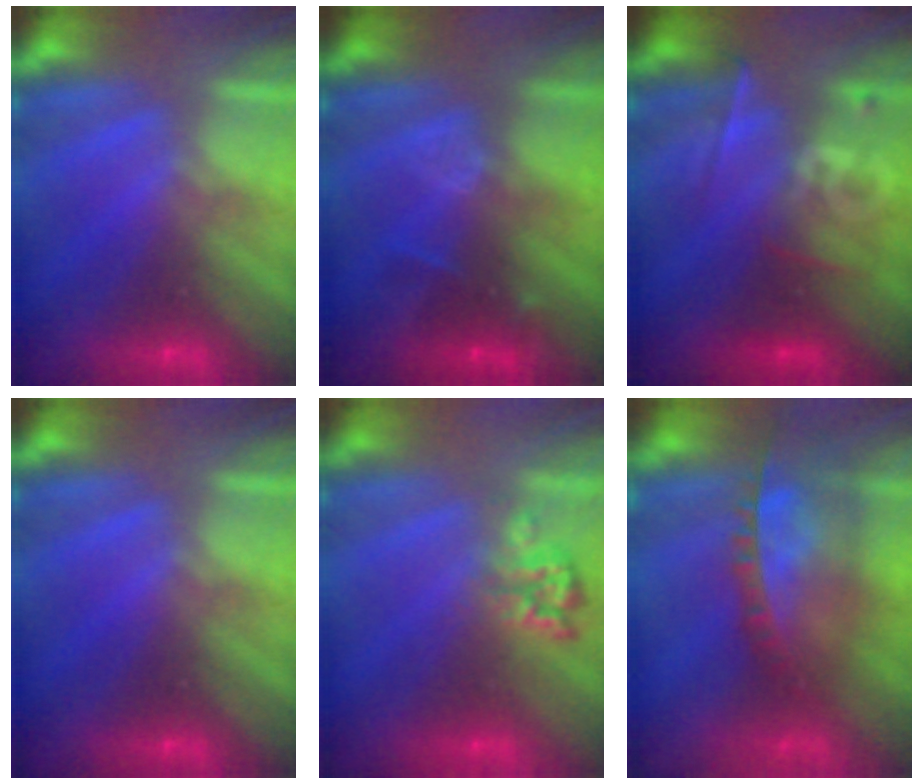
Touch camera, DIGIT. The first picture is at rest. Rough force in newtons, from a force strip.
{"total": 3.3}
{"total": 2.3}
{"total": 0.0}
{"total": 2.4}
{"total": 8.7}